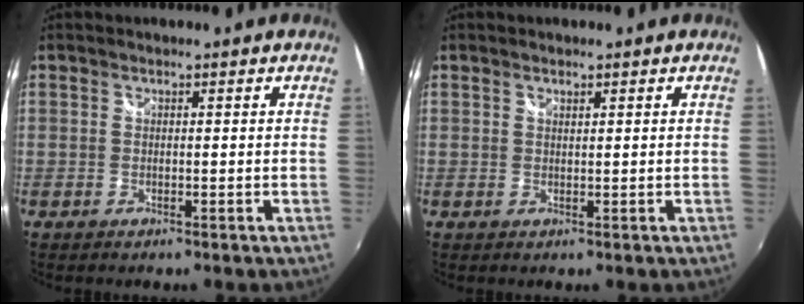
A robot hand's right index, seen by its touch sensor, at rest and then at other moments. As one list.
[{"total": 0.7, "force": [0.6, 0.2, 0.3], "torque": [-0.005, 0.001, 0.010]}]